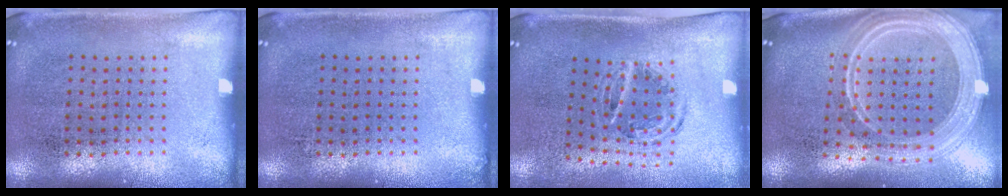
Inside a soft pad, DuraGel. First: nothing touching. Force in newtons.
{"total": 0.0}
{"total": 0.9, "press": 0.9, "slide": 0.2}
{"total": 2.9, "press": 2.3, "slide": 1.7}